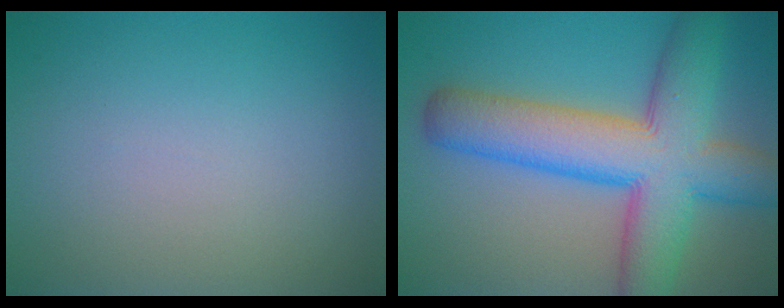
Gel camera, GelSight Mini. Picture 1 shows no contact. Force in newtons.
{"total": 10.9, "press": 10.8, "slide": 0.4}